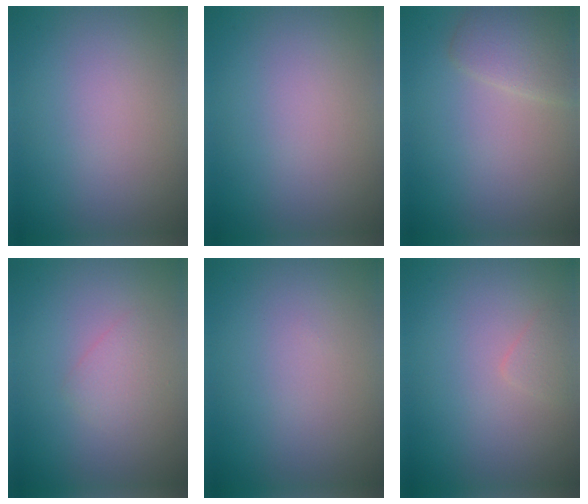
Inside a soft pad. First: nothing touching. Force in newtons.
{"total": 0.0}
{"total": 2.6, "press": 2.6, "slide": 0.2}
{"total": 1.4, "press": 1.4, "slide": 0.0}
{"total": 0.0}
{"total": 0.9, "press": 0.9, "slide": 0.1}